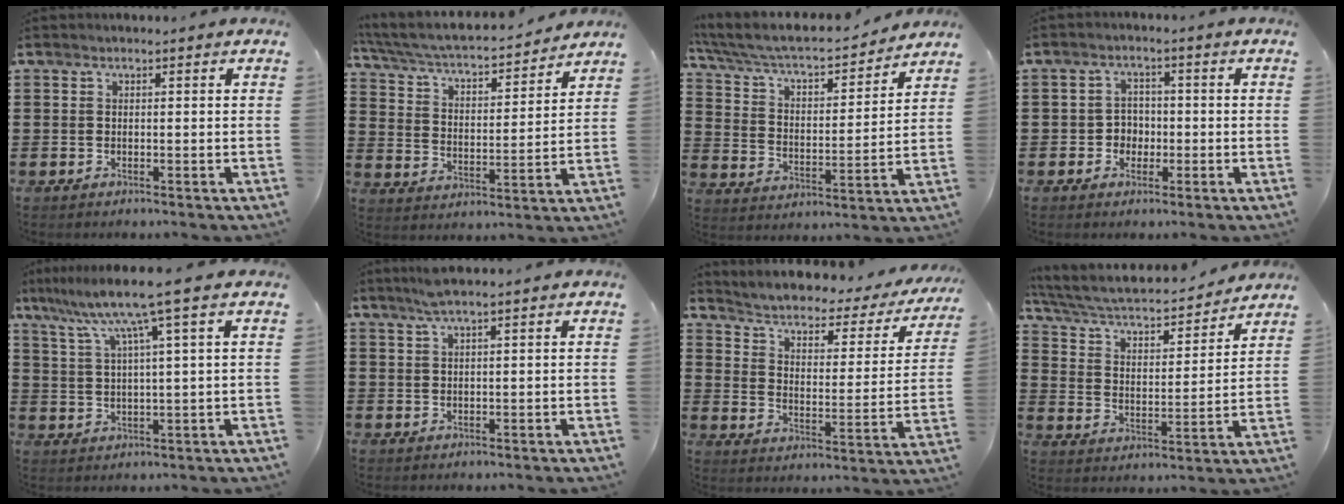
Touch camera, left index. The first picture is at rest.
{"total": 4.6, "force": [4.1, 0.7, 2.0], "torque": [-0.058, -0.032, 0.061]}
{"total": 5.8, "force": [5.1, 1.3, 2.5], "torque": [-0.073, -0.038, 0.081]}
{"total": 3.1, "force": [-1.0, 2.7, 1.1], "torque": [-0.030, 0.006, -0.024]}
{"total": 8.4, "force": [5.0, -0.3, 6.8], "torque": [-0.149, -0.017, 0.080]}
{"total": 2.5, "force": [1.7, -0.1, 1.8], "torque": [-0.037, 0.002, 0.030]}
{"total": 2.5, "force": [1.5, 1.1, 1.6], "torque": [-0.046, -0.022, 0.012]}
{"total": 5.0, "force": [4.3, 1.1, 2.3], "torque": [-0.066, -0.034, 0.067]}